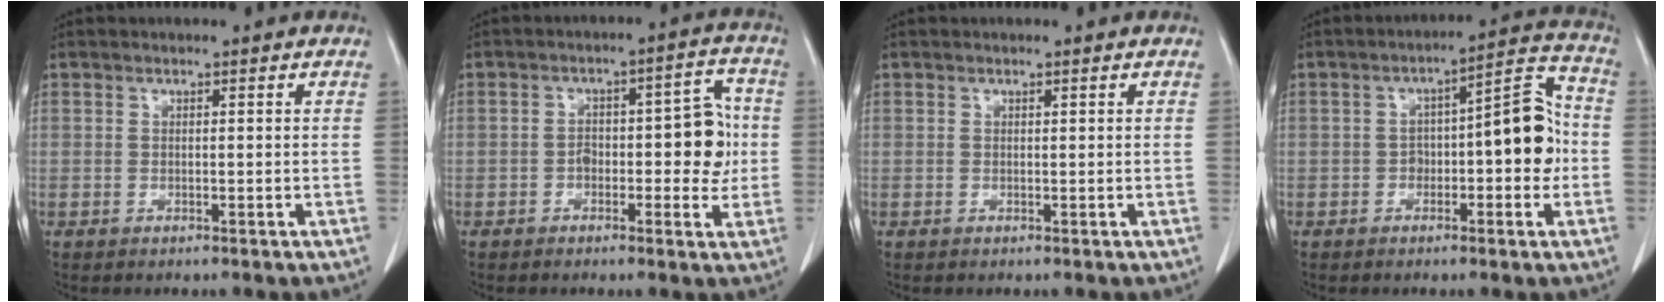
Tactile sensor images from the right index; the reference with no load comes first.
{"total": 8.4, "force": [-0.9, 3.5, 7.5], "torque": [-0.093, 0.030, -0.011]}
{"total": 0.0}
{"total": 10.6, "force": [-1.1, 3.6, 9.9], "torque": [-0.134, 0.044, -0.013]}